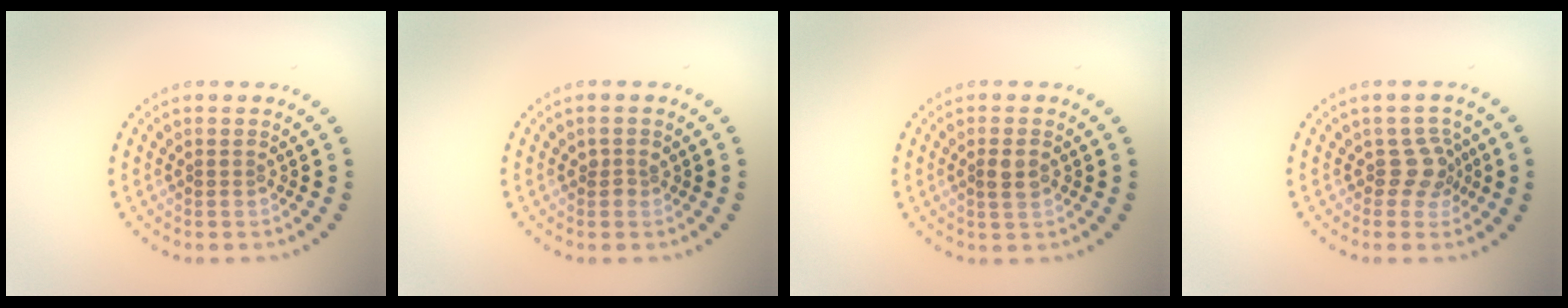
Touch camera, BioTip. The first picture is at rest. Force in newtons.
{"total": 0.6, "press": 0.6, "slide": 0.1}
{"total": 1.8, "press": 1.8, "slide": 0.3}
{"total": 2.3, "press": 1.8, "slide": 1.5}